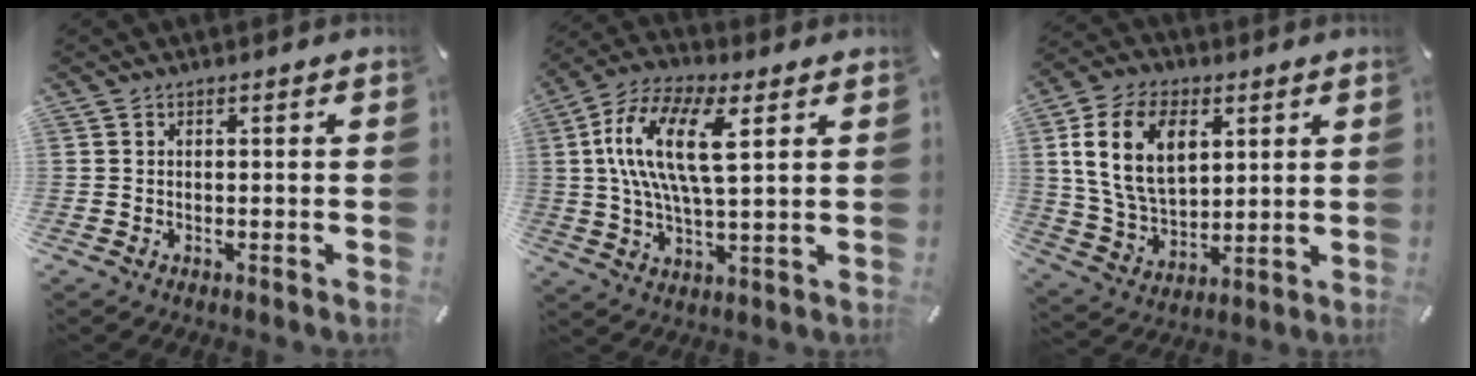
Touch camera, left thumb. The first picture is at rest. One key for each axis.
{"total": 15.3, "fx": 4.5, "fy": 6.0, "fz": 13.3, "tx": -0.287, "ty": 0.002, "tz": 0.074}
{"total": 15.7, "fx": 5.4, "fy": 10.2, "fz": 10.5, "tx": -0.224, "ty": -0.002, "tz": 0.096}